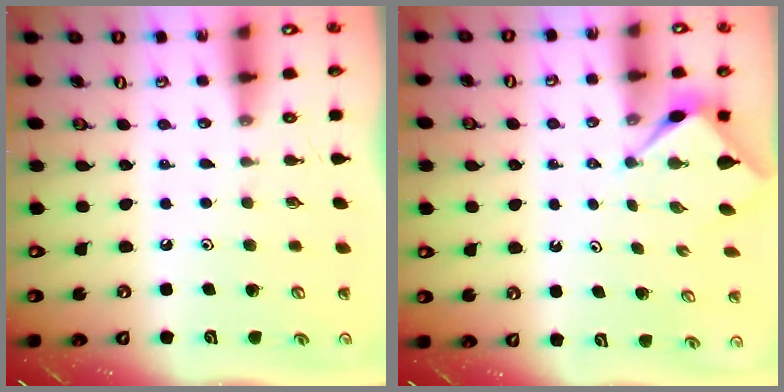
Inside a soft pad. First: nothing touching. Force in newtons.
{"total": 3.6, "press": 3.6, "slide": 0.1}